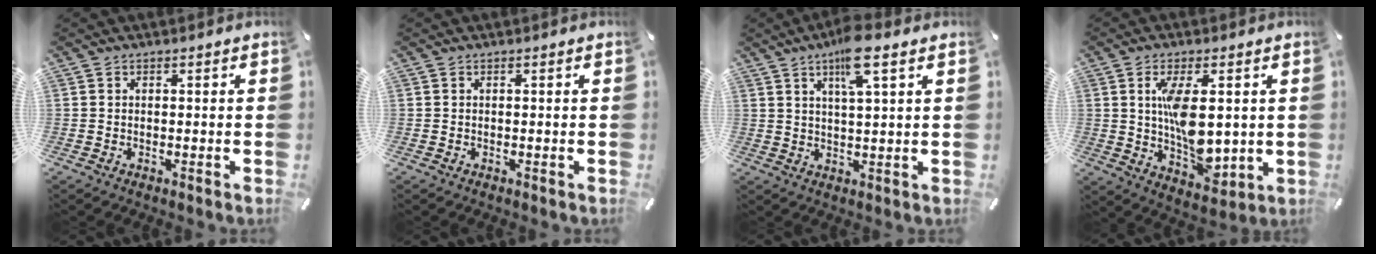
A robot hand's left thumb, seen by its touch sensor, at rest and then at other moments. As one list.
[{"total": 0.0}, {"total": 8.5, "force": [5.0, 1.7, 6.7], "torque": [-0.125, -0.003, 0.082]}, {"total": 11.8, "force": [1.4, 6.1, 9.9], "torque": [-0.175, -0.010, 0.023]}]